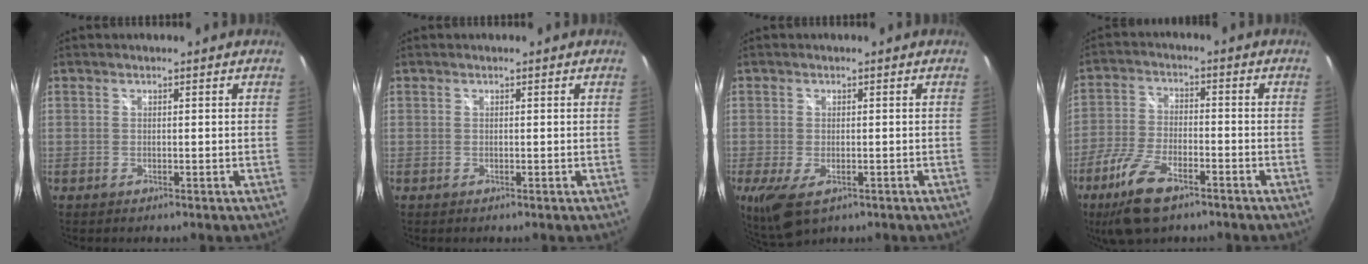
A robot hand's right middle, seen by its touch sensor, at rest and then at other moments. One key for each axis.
{"total": 0.0}
{"total": 6.5, "fx": -2.8, "fy": 3.5, "fz": 4.7, "tx": -0.097, "ty": -0.027, "tz": -0.046}
{"total": 11.2, "fx": -7.1, "fy": 4.5, "fz": 7.4, "tx": -0.173, "ty": -0.017, "tz": -0.136}